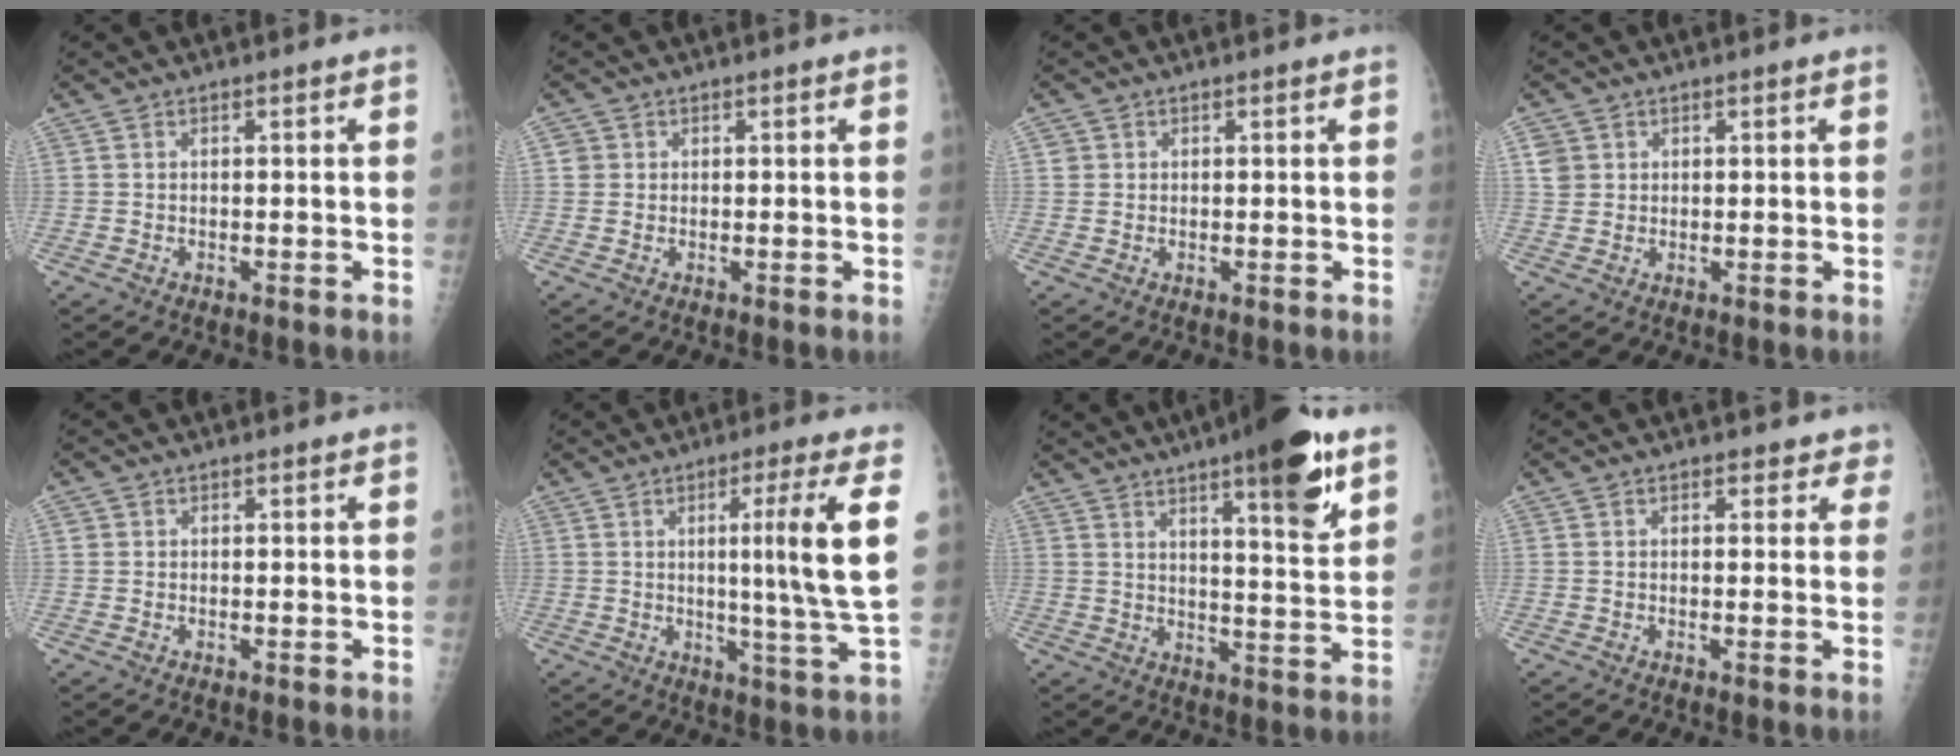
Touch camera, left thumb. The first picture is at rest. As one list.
[{"total": 1.7, "force": [0.4, 1.6, 0.2], "torque": [0.009, 0.002, 0.002]}, {"total": 1.1, "force": [0.3, 1.1, 0.1], "torque": [0.010, 0.002, 0.002]}, {"total": 3.2, "force": [1.2, 2.9, 0.8], "torque": [-0.002, -0.003, 0.024]}, {"total": 0.7, "force": [0.2, 0.7, 0.1], "torque": [0.006, 0.003, 0.002]}, {"total": 12.1, "force": [2.5, -1.3, 11.7], "torque": [-0.189, -0.027, 0.037]}, {"total": 15.7, "force": [9.1, 3.3, 12.3], "torque": [-0.155, -0.047, 0.130]}, {"total": 2.5, "force": [1.9, 1.6, 0.6], "torque": [0.027, -0.005, 0.012]}]